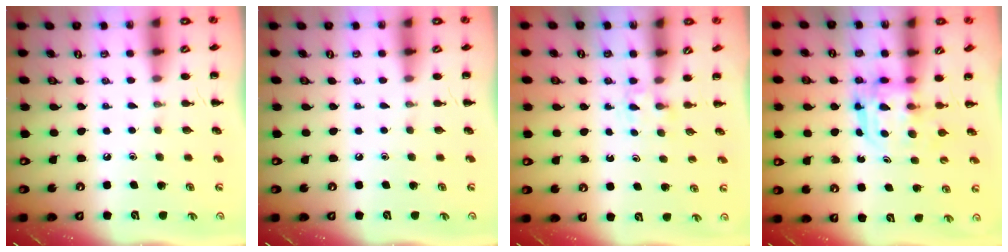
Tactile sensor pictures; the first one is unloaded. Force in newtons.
{"total": 0.0}
{"total": 1.4, "press": 1.2, "slide": 0.8}
{"total": 3.0, "press": 3.0, "slide": 0.2}